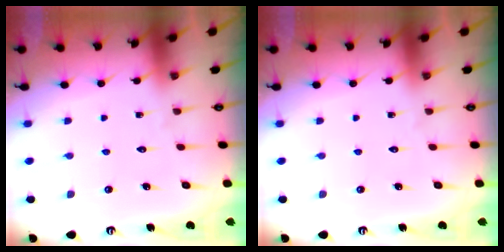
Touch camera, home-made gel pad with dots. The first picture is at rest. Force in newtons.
{"total": 0.0}